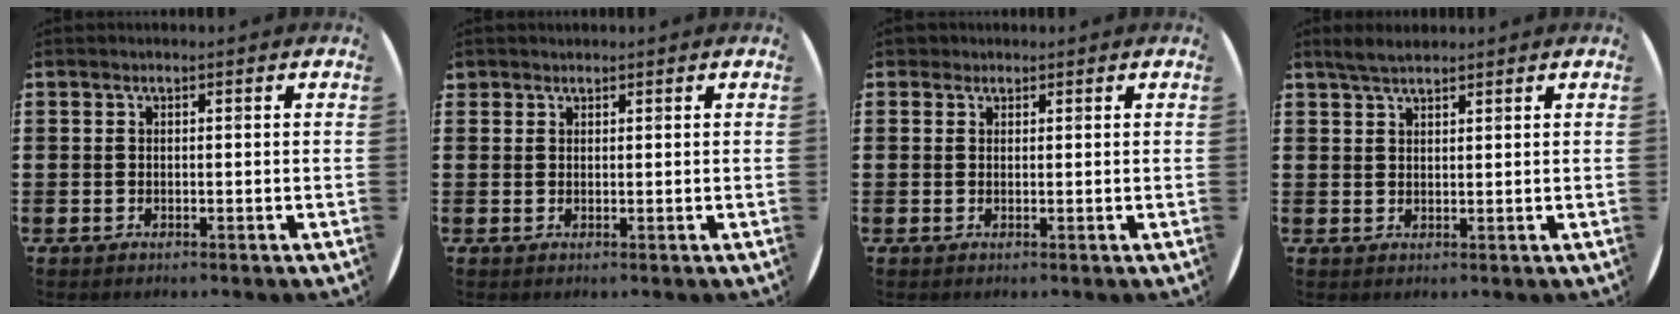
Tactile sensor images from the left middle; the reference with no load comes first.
{"total": 0.9, "force": [0.8, 0.3, -0.1], "torque": [0.001, 0.003, 0.017]}
{"total": 1.2, "force": [1.1, 0.6, 0.0], "torque": [0.006, 0.001, 0.019]}
{"total": 2.7, "force": [2.3, 0.6, 1.2], "torque": [-0.027, 0.005, 0.043]}